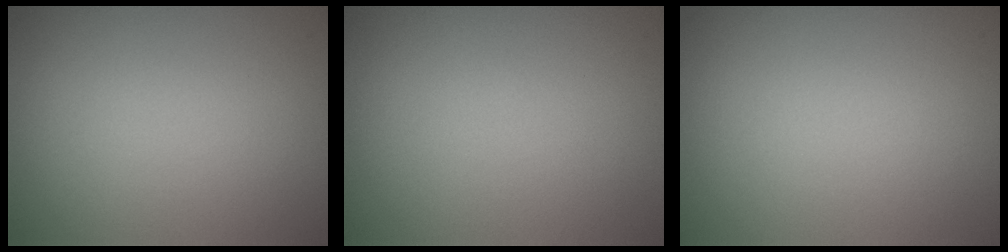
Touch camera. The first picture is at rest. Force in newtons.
{"total": 0.0}
{"total": 0.0}